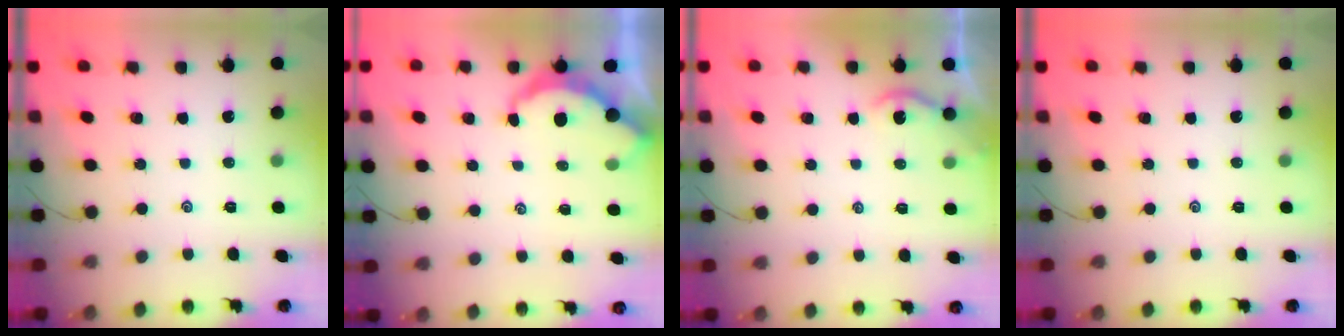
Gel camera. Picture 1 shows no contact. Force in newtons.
{"total": 4.2, "press": 4.1, "slide": 0.4}
{"total": 2.3, "press": 2.3, "slide": 0.2}
{"total": 0.0}